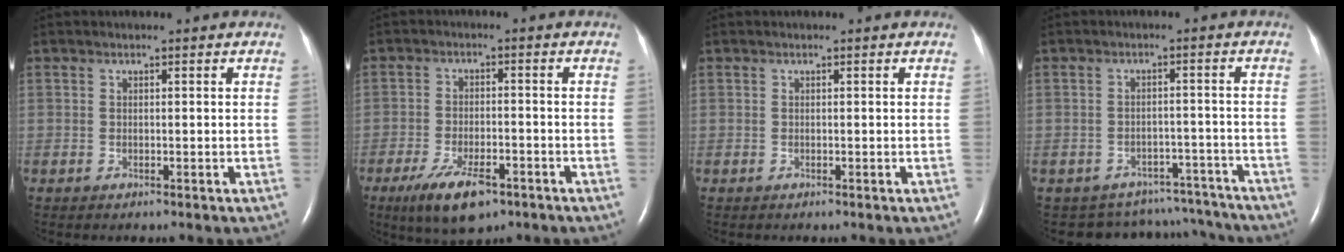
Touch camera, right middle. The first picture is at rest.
{"total": 8.2, "force": [-5.0, 2.8, 5.8], "torque": [-0.110, -0.011, -0.080]}
{"total": 0.0}
{"total": 10.9, "force": [-10.1, 4.1, -0.2], "torque": [0.004, 0.037, -0.116]}